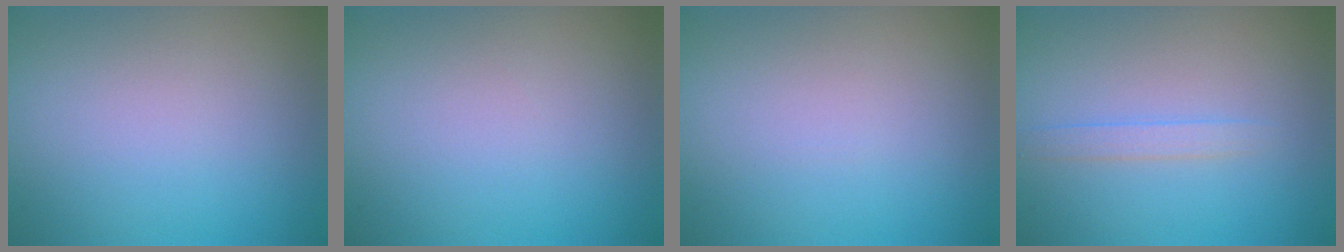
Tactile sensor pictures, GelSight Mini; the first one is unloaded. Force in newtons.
{"total": 0.0}
{"total": 0.0}
{"total": 1.2, "press": 1.2, "slide": 0.0}